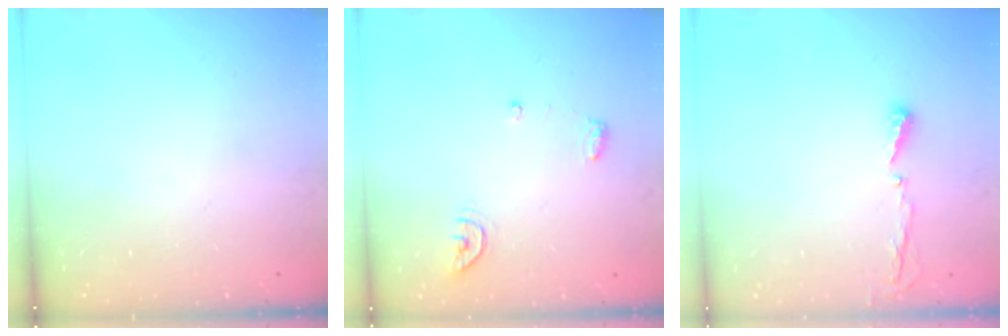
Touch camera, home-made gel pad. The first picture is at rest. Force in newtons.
{"total": 5.5, "press": 5.5, "slide": 0.2}
{"total": 3.4, "press": 3.4, "slide": 0.4}